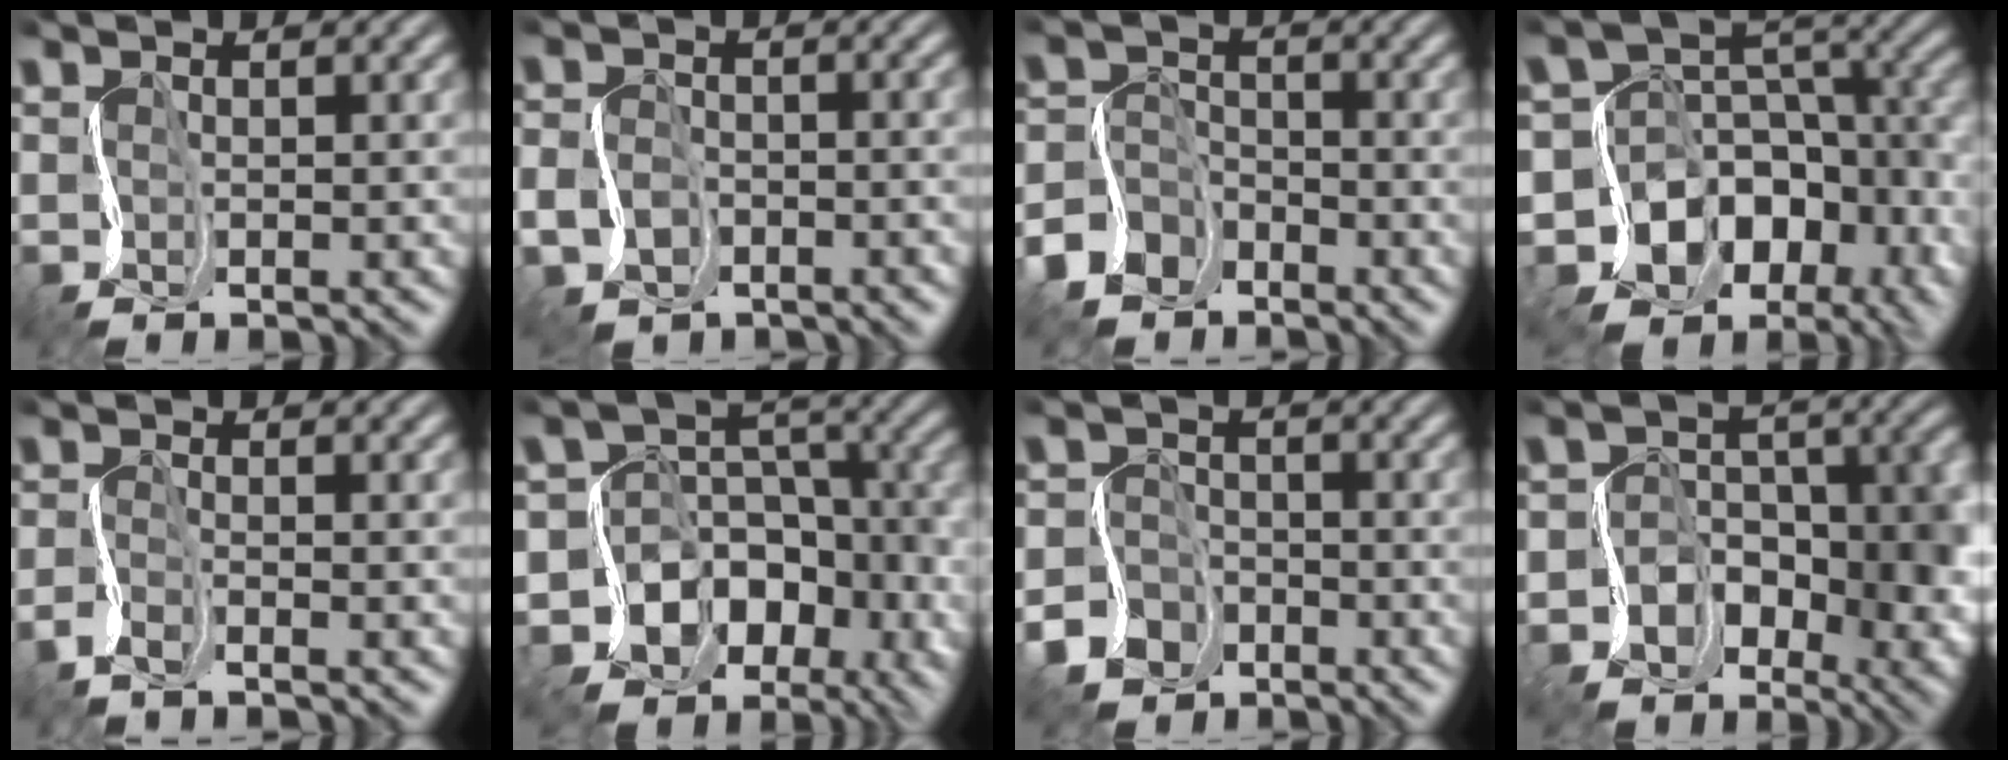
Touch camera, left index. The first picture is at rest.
{"total": 2.2, "force": [-1.3, 1.7, 0.8], "torque": [-0.016, -0.001, -0.026]}
{"total": 4.2, "force": [-3.1, 2.7, 0.9], "torque": [-0.018, 0.005, -0.067]}
{"total": 14.3, "force": [-7.0, 11.2, 5.5], "torque": [-0.095, -0.003, -0.099]}
{"total": 1.4, "force": [-1.2, 0.0, 0.8], "torque": [-0.025, -0.004, -0.032]}
{"total": 11.2, "force": [-5.2, 9.2, 3.9], "torque": [-0.047, 0.007, -0.094]}
{"total": 4.8, "force": [-3.0, 3.7, 0.9], "torque": [-0.005, -0.006, -0.060]}
{"total": 7.2, "force": [-1.6, 5.4, 4.4], "torque": [-0.048, -0.003, -0.031]}